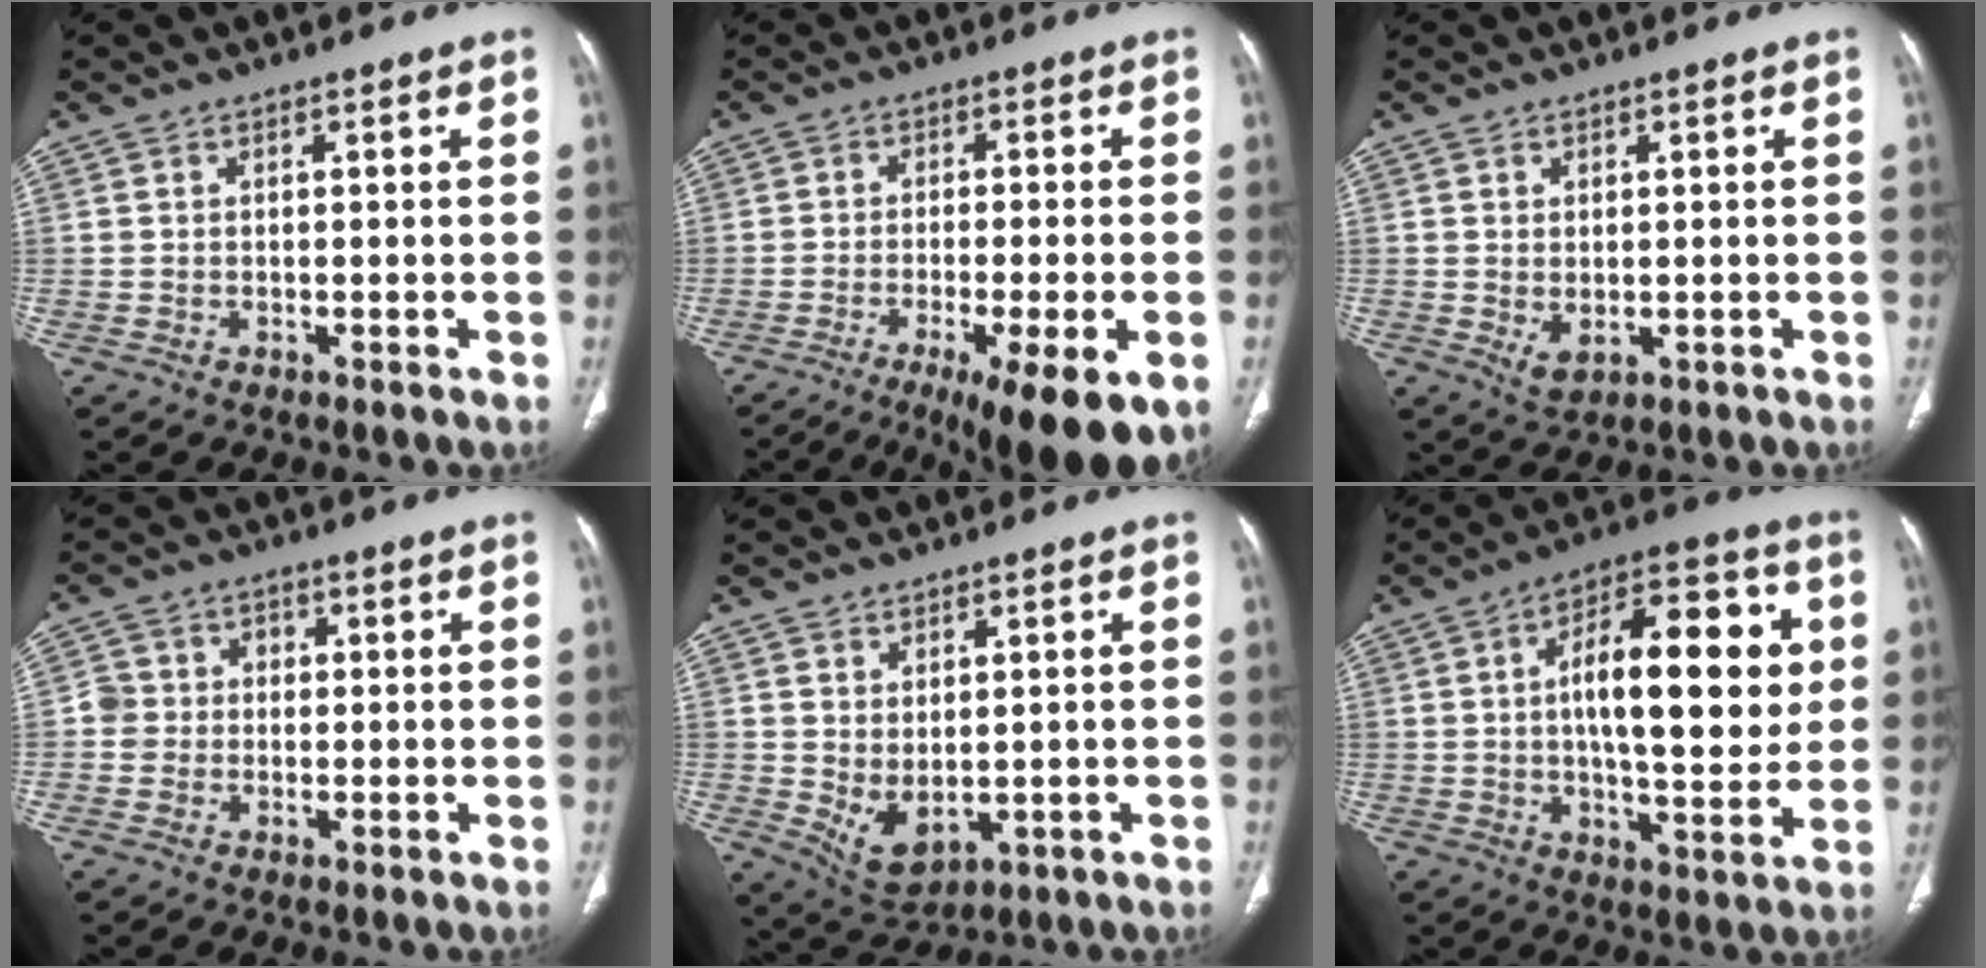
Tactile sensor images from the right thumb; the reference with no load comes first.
{"total": 14.7, "force": [-7.5, 3.0, 12.3], "torque": [-0.152, -0.006, -0.110]}
{"total": 3.0, "force": [-0.3, 1.8, 2.3], "torque": [-0.039, -0.006, 0.007]}
{"total": 3.9, "force": [-0.4, 3.8, 0.9], "torque": [0.008, 0.013, -0.013]}
{"total": 6.3, "force": [-0.1, 3.7, 5.1], "torque": [-0.082, -0.011, 0.023]}
{"total": 20.3, "force": [3.0, 8.5, 18.2], "torque": [-0.234, 0.013, 0.038]}